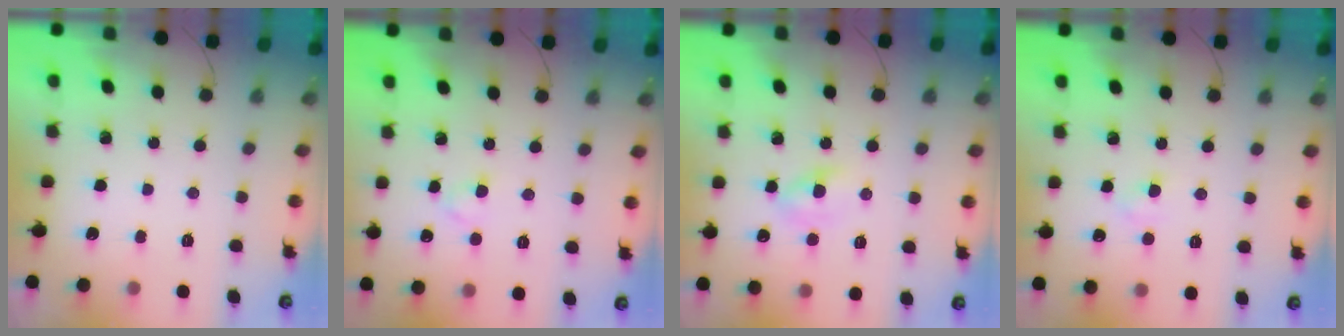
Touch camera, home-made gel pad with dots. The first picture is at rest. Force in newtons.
{"total": 2.3, "press": 2.1, "slide": 1.0}
{"total": 2.9, "press": 2.8, "slide": 0.8}
{"total": 2.4, "press": 2.3, "slide": 0.8}